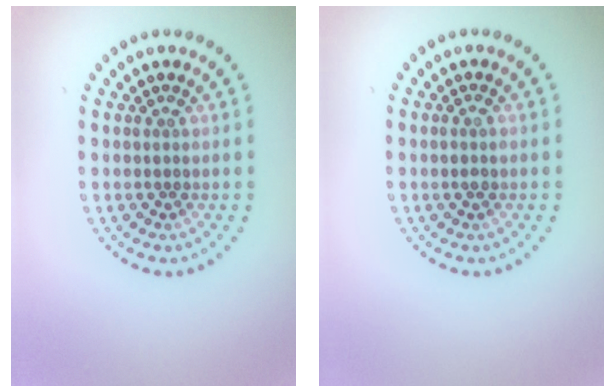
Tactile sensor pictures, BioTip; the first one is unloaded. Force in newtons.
{"total": 0.9, "press": 0.8, "slide": 0.4}